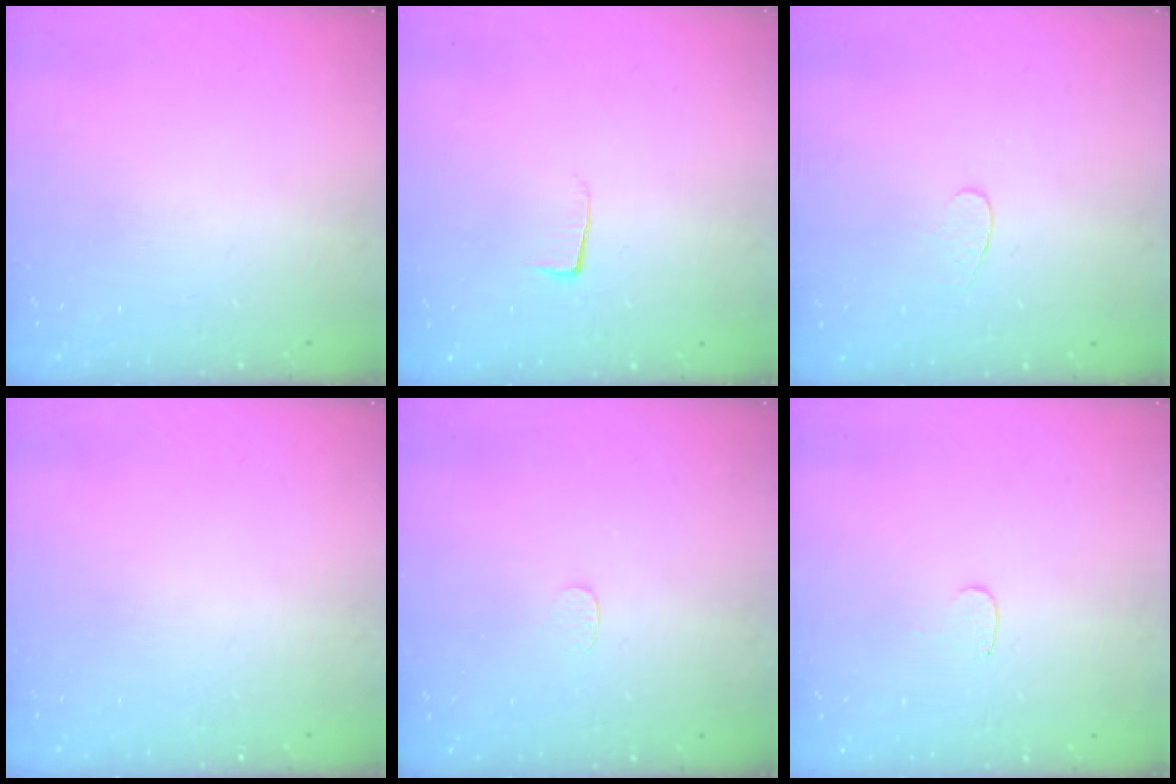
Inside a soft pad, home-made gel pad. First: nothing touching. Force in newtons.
{"total": 3.8, "press": 3.8, "slide": 0.5}
{"total": 3.9, "press": 3.9, "slide": 0.4}
{"total": 0.0}
{"total": 2.6, "press": 2.6, "slide": 0.2}
{"total": 3.0, "press": 3.0, "slide": 0.3}